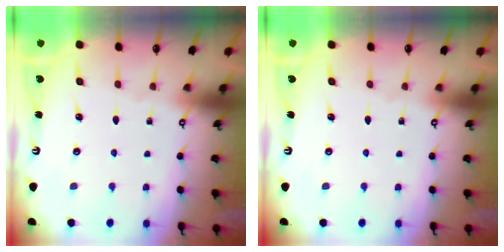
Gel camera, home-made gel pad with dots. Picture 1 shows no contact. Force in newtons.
{"total": 0.0}